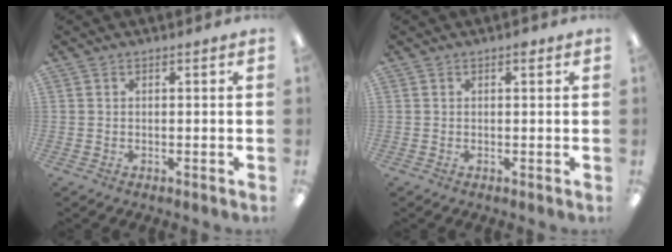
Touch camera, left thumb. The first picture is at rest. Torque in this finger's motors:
{"motor_torque": [0.18, -0.09, 0.57, -0.12, 0.00]}